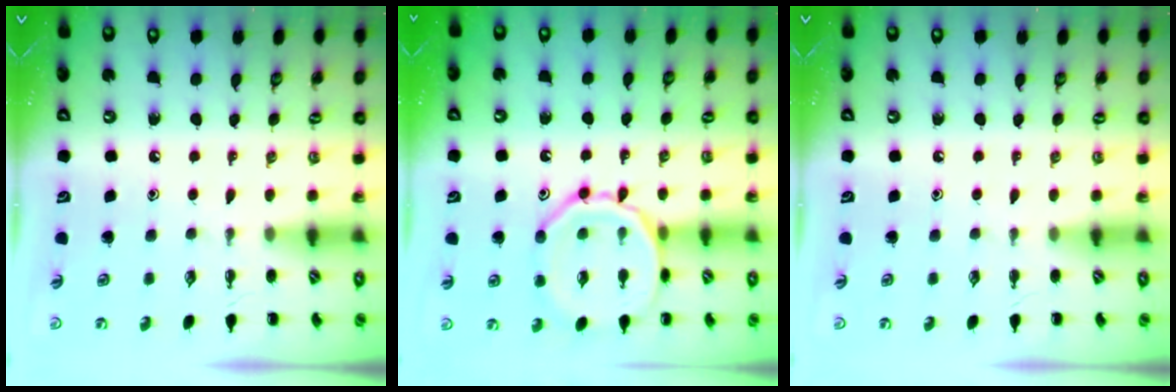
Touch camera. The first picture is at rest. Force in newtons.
{"total": 12.7, "press": 12.6, "slide": 0.7}
{"total": 0.0}